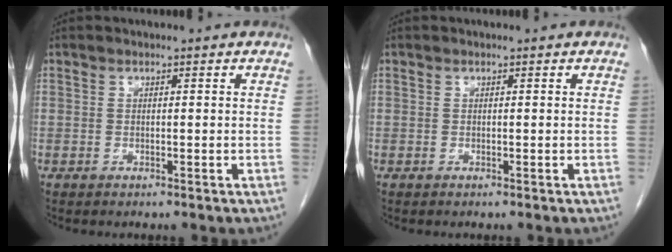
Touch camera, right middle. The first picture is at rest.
{"total": 0.0}